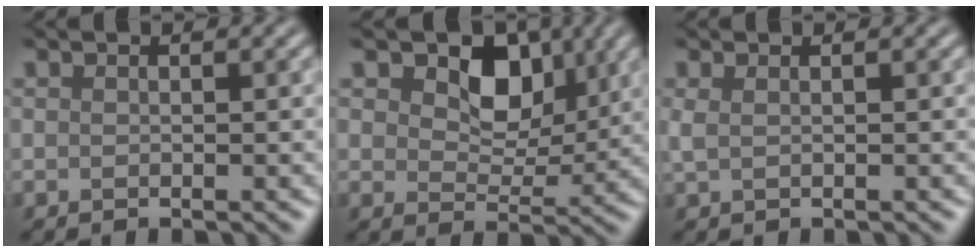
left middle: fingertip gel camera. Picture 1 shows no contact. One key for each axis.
{"total": 4.8, "fx": 2.3, "fy": 3.2, "fz": 2.7, "tx": -0.049, "ty": -0.006, "tz": 0.033}
{"total": 0.9, "fx": 0.4, "fy": 0.4, "fz": 0.7, "tx": -0.018, "ty": 0.007, "tz": 0.007}